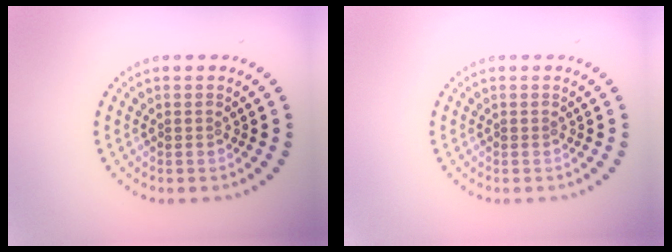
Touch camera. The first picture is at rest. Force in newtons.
{"total": 0.0}